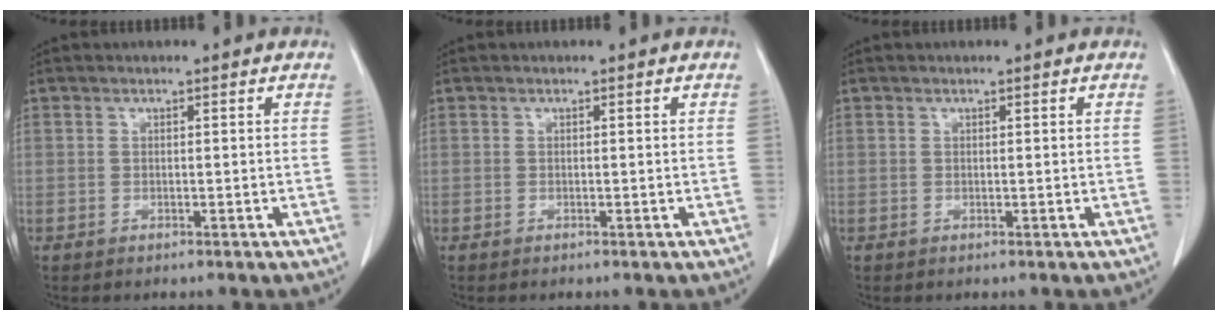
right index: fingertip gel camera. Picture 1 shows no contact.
{"total": 0.0}
{"total": 0.0}